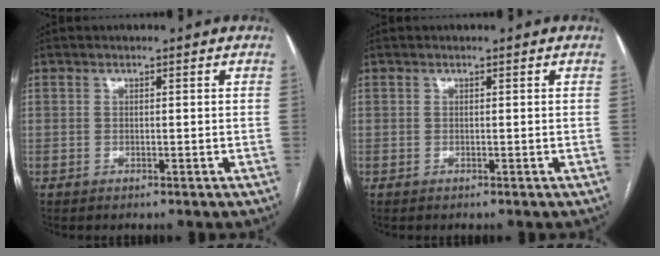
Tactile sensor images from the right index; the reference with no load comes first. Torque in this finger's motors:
{"motor_torque": [0.00, 0.00, 0.00, 0.00]}